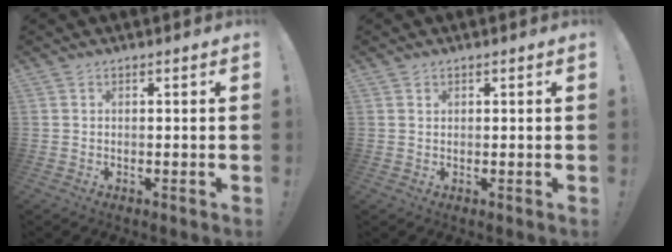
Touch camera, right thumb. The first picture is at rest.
{"total": 0.7, "force": [0.5, 0.4, 0.1], "torque": [0.005, -0.004, 0.009]}